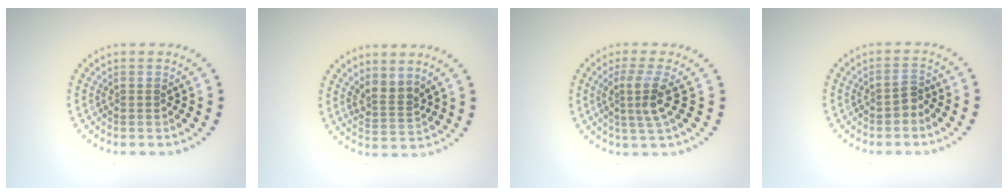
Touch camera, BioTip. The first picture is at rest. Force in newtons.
{"total": 2.4, "press": 1.7, "slide": 1.7}
{"total": 2.9, "press": 2.2, "slide": 2.0}
{"total": 1.4, "press": 1.2, "slide": 0.7}